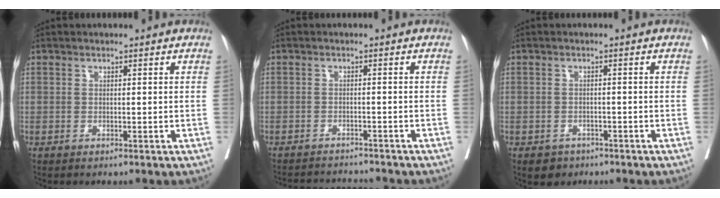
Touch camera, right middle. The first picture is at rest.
{"total": 7.2, "force": [-7.1, 0.5, 1.2], "torque": [-0.013, -0.001, -0.100]}
{"total": 2.0, "force": [-1.2, 1.5, 0.3], "torque": [-0.005, 0.004, -0.013]}